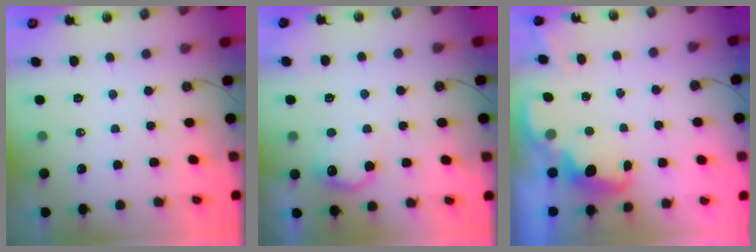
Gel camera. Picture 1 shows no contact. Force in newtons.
{"total": 10.7, "press": 10.7, "slide": 0.4}
{"total": 2.7, "press": 2.6, "slide": 0.8}